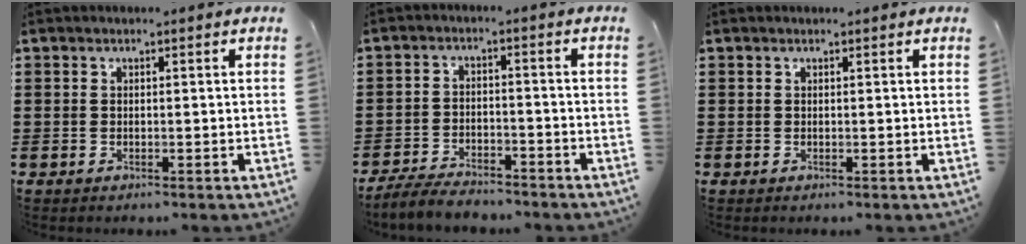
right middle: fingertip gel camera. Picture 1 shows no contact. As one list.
[{"total": 4.2, "force": [-4.1, 0.7, 1.0], "torque": [-0.026, 0.001, -0.083]}, {"total": 0.0}]